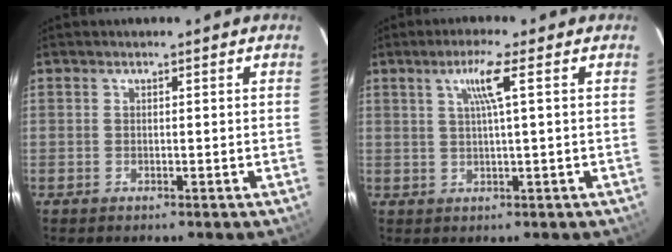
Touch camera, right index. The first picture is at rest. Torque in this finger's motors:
{"motor_torque": [0.08, 0.01, 0.10, 0.08]}